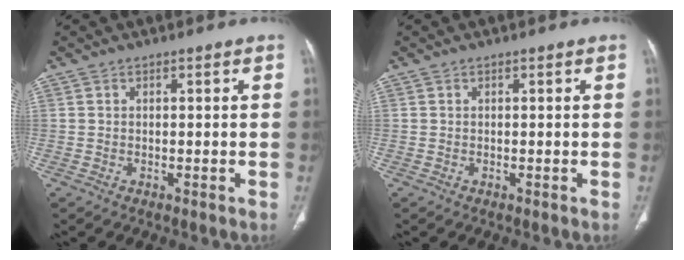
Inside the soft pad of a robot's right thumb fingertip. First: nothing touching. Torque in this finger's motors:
{"motor_torque": [0.10, 0.10, -0.01, 0.01, 0.01]}